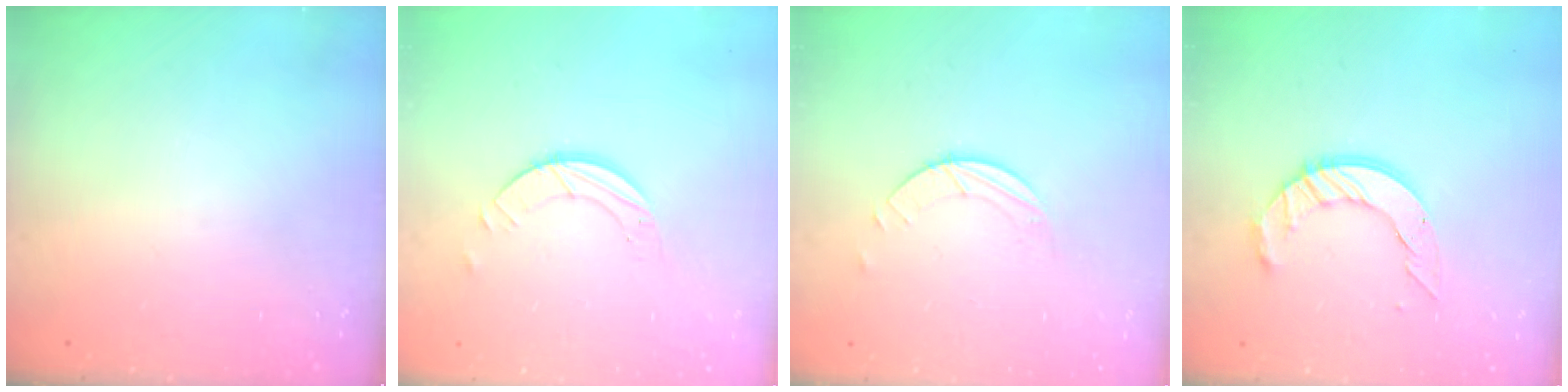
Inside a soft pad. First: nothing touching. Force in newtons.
{"total": 3.9, "press": 3.9, "slide": 0.4}
{"total": 1.5, "press": 1.5, "slide": 0.1}
{"total": 10.8, "press": 10.8, "slide": 1.0}